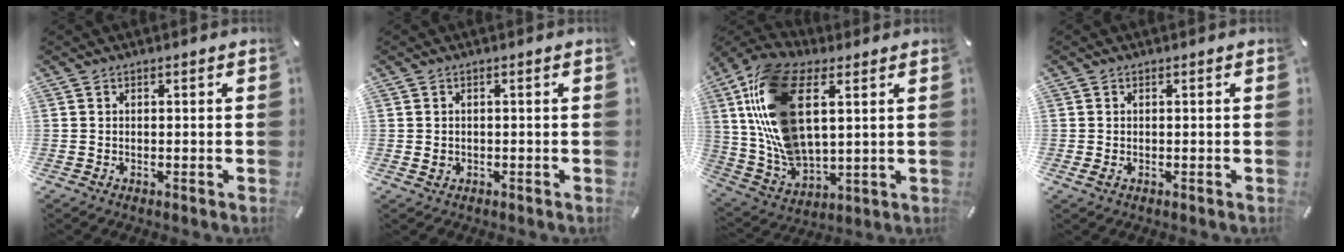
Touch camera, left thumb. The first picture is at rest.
{"total": 1.3, "force": [-0.3, 1.1, 0.6], "torque": [-0.011, 0.004, -0.008]}
{"total": 20.0, "force": [6.5, 11.5, 15.0], "torque": [-0.347, -0.018, 0.117]}
{"total": 0.8, "force": [-0.2, 0.4, 0.6], "torque": [-0.012, 0.000, -0.003]}